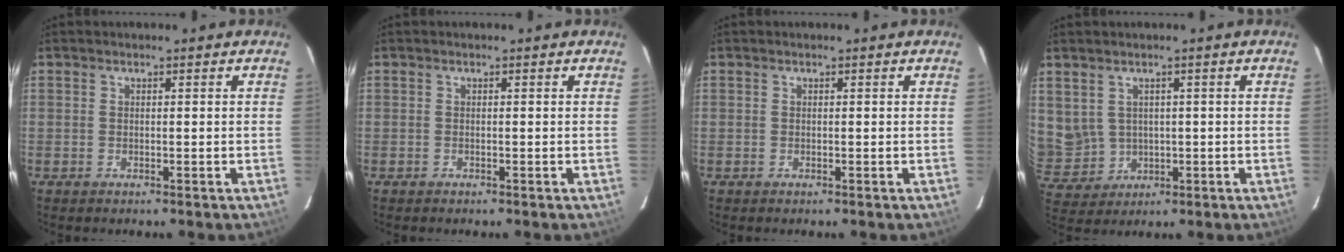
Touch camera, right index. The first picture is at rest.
{"total": 0.0}
{"total": 0.0}
{"total": 7.8, "force": [2.0, 7.0, 2.8], "torque": [-0.069, 0.004, 0.069]}